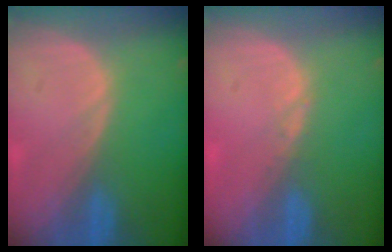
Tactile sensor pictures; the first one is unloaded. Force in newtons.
{"total": 0.6, "press": 0.5, "slide": 0.3}